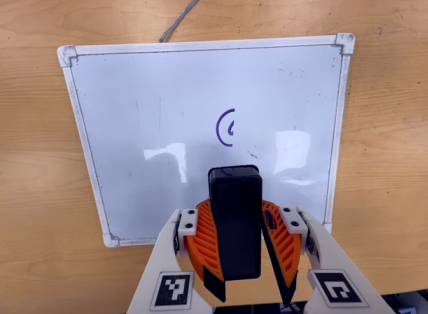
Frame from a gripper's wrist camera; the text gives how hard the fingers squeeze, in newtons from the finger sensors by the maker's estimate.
{"total": 11.5, "left": 11.9, "right": 11.2}